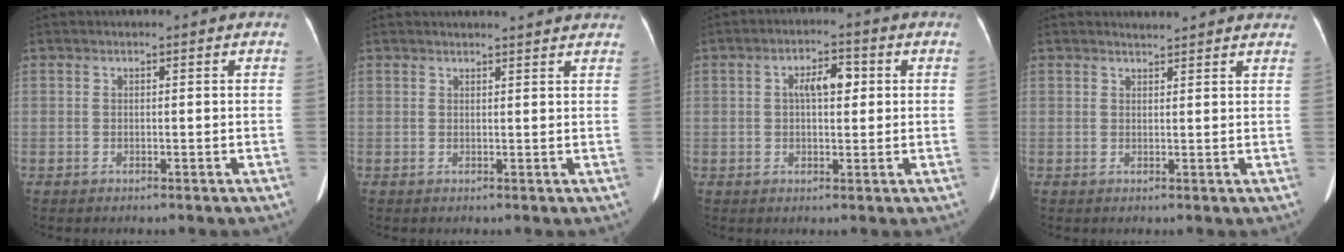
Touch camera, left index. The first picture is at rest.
{"total": 7.8, "force": [7.5, 0.3, 2.1], "torque": [-0.020, 0.022, 0.073]}
{"total": 4.7, "force": [1.0, 1.8, 4.2], "torque": [-0.077, 0.015, 0.017]}
{"total": 4.9, "force": [4.7, 0.7, 1.1], "torque": [-0.014, 0.015, 0.046]}